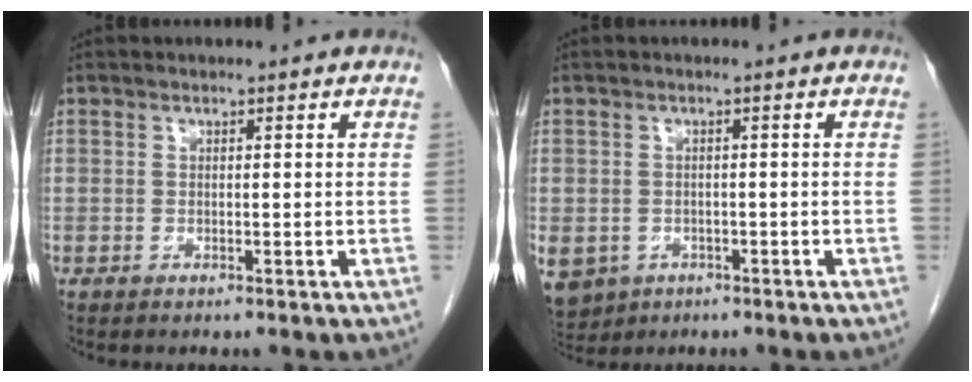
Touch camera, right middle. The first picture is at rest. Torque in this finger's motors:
{"motor_torque": [1.47, -0.67, 0.76, 0.14]}